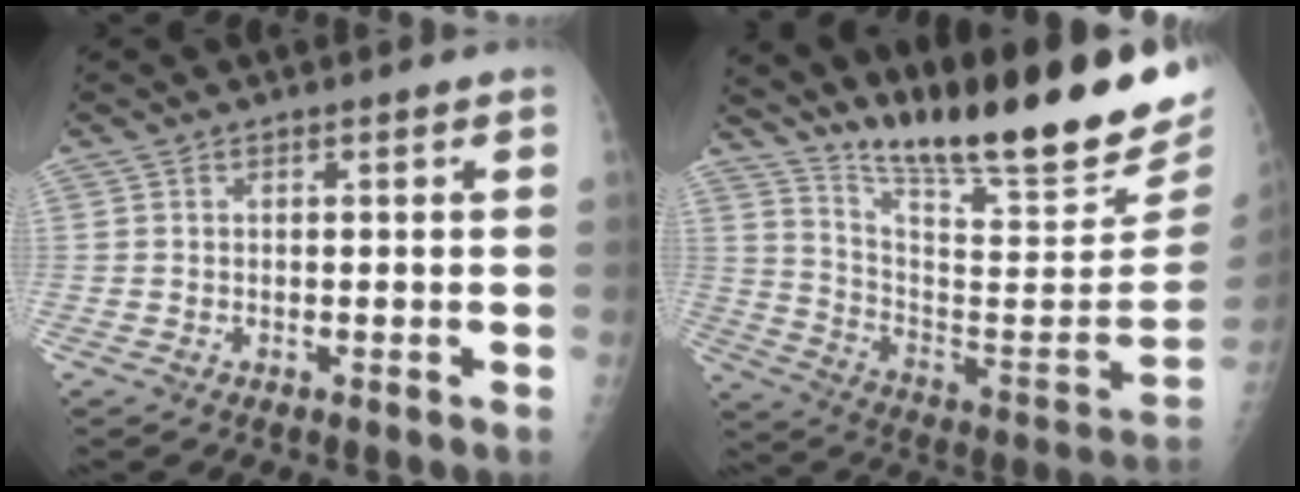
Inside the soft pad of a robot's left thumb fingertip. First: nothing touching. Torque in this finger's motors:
{"motor_torque": [0.51, -0.08, 1.37, -1.40, 0.06]}